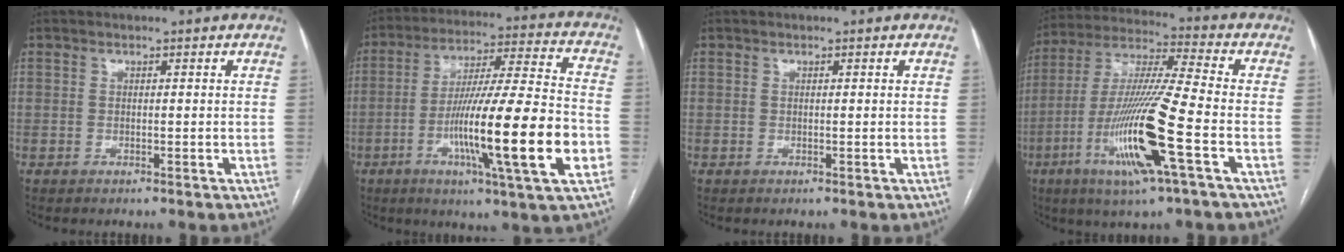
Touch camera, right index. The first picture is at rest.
{"total": 20.3, "force": [-5.7, 0.3, 19.5], "torque": [-0.316, -0.014, -0.096]}
{"total": 0.0}
{"total": 17.2, "force": [-6.1, -0.1, 16.1], "torque": [-0.330, -0.019, -0.117]}